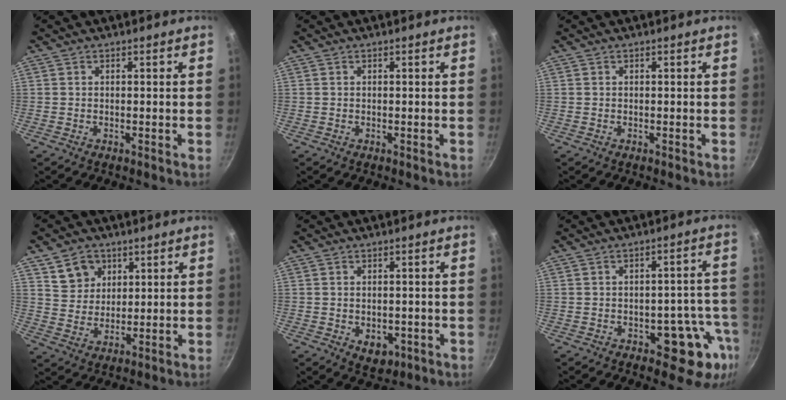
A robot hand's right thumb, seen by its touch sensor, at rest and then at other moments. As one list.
[{"total": 0.0}, {"total": 0.0}, {"total": 7.2, "force": [3.5, 5.8, 2.3], "torque": [-0.011, -0.008, 0.070]}, {"total": 4.7, "force": [-1.4, 3.3, 3.1], "torque": [-0.033, 0.000, -0.008]}, {"total": 11.0, "force": [-4.5, 6.0, 8.0], "torque": [-0.033, 0.034, -0.050]}]